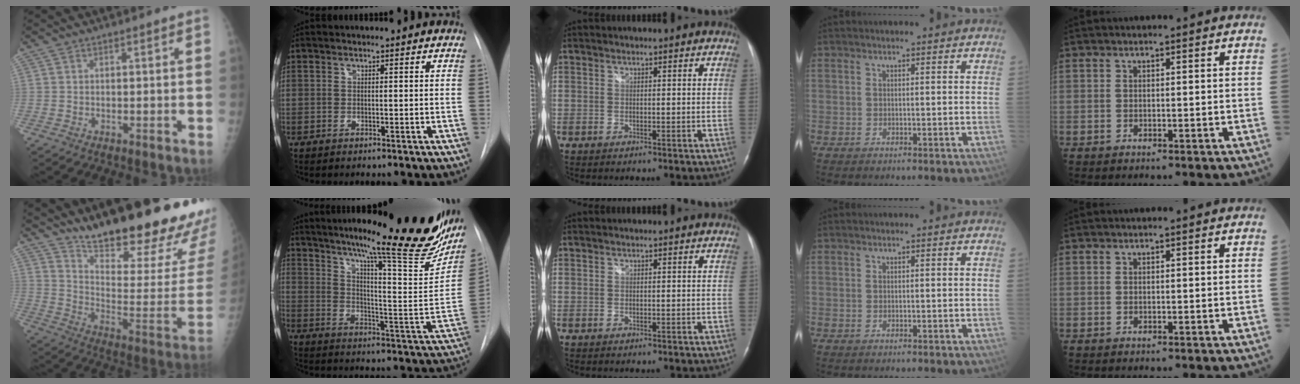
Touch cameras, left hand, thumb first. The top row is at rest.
{"thumb": {"total": 29.0, "force": [21.2, 6.6, 18.8], "torque": [-0.252, -0.115, 0.308]}, "index": {"total": 30.0, "force": [22.9, 3.3, 19.1], "torque": [-0.240, -0.060, 0.299]}}